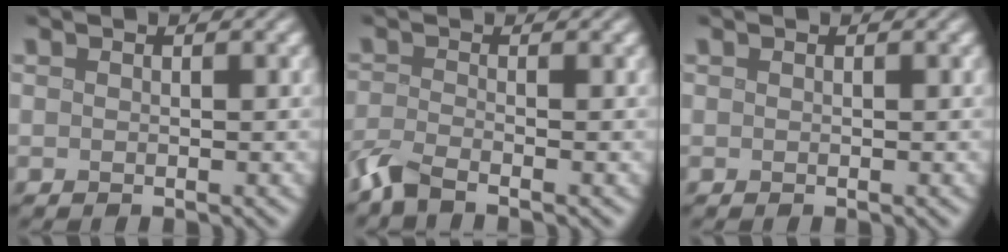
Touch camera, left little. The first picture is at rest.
{"total": 2.7, "force": [-2.1, 0.4, 1.6], "torque": [-0.042, -0.012, -0.055]}
{"total": 0.0}